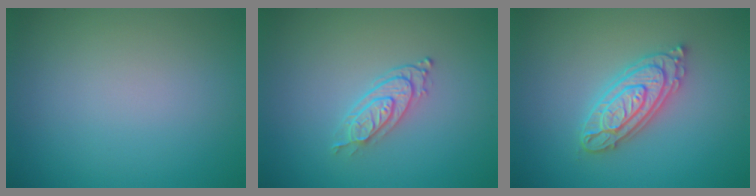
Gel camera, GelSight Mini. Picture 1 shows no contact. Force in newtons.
{"total": 2.7, "press": 2.1, "slide": 1.7}
{"total": 4.3, "press": 4.2, "slide": 0.8}